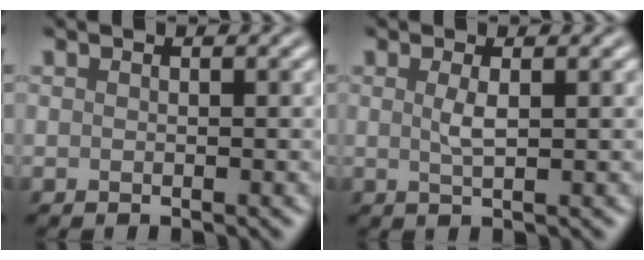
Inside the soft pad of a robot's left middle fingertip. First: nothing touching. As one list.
[{"total": 1.5, "force": [0.4, 0.3, 1.4], "torque": [-0.030, 0.000, 0.006]}]